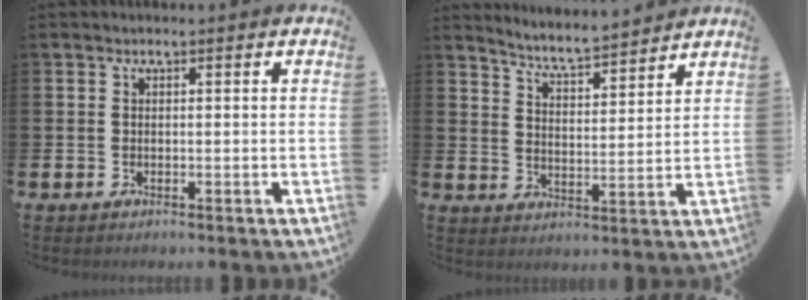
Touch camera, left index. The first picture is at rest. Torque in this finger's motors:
{"motor_torque": [0.25, -0.27, 0.08, 0.08]}